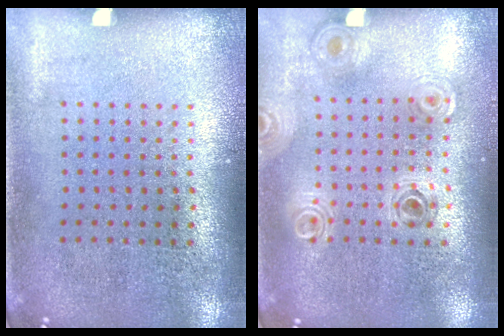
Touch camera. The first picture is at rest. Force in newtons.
{"total": 0.9, "press": 0.9, "slide": 0.0}